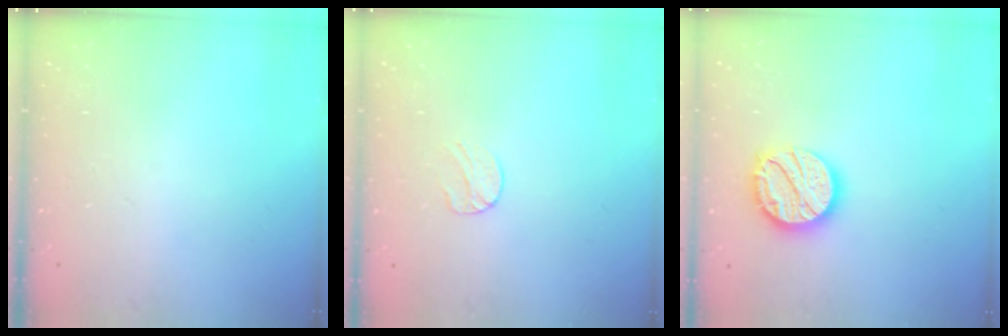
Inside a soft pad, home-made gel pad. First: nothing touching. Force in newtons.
{"total": 5.8, "press": 5.8, "slide": 0.6}
{"total": 15.0, "press": 15.0, "slide": 1.2}